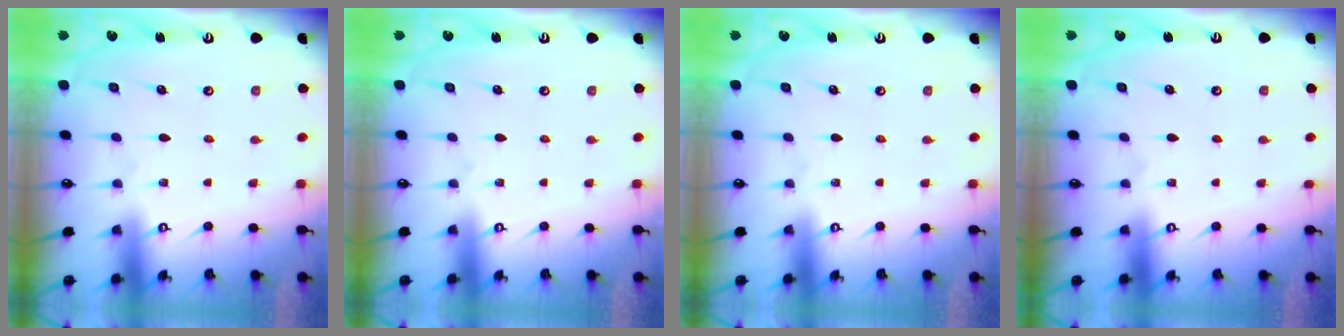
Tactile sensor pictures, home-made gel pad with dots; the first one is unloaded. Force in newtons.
{"total": 0.0}
{"total": 0.0}
{"total": 0.0}